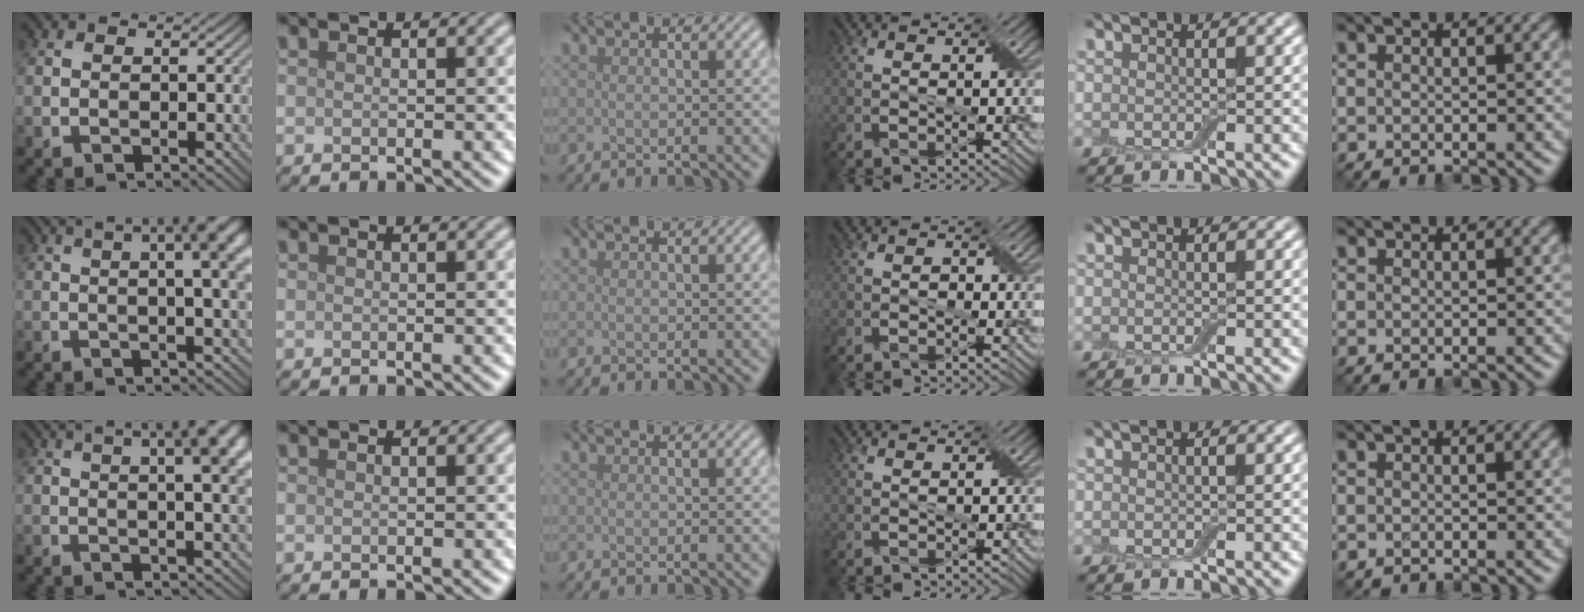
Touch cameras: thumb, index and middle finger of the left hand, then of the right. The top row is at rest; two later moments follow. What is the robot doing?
{"motion": "wrap", "object": "cling film"}